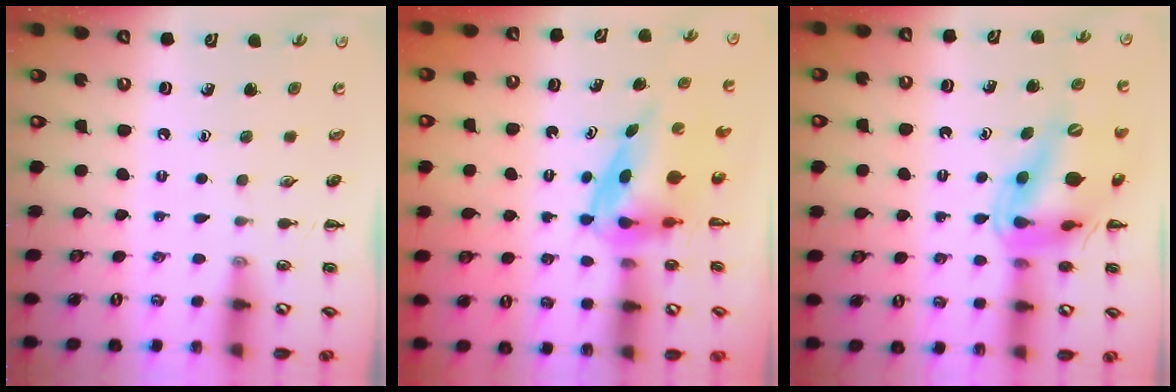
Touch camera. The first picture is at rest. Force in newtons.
{"total": 4.0, "press": 3.9, "slide": 0.7}
{"total": 15.6, "press": 14.9, "slide": 4.5}